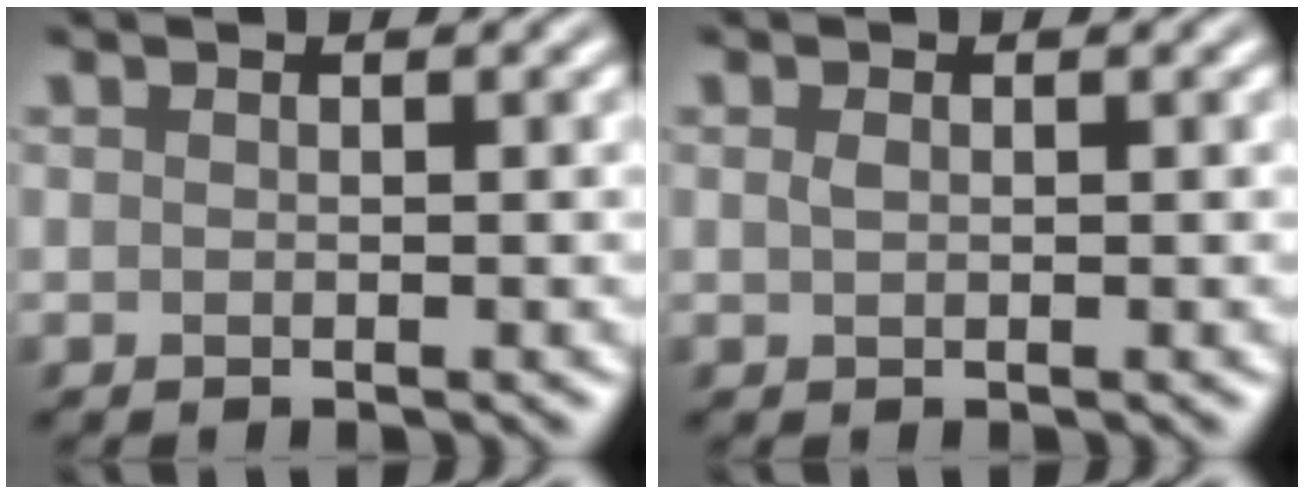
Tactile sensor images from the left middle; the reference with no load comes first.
{"total": 0.7, "force": [0.1, 0.4, 0.5], "torque": [-0.013, 0.001, 0.003]}